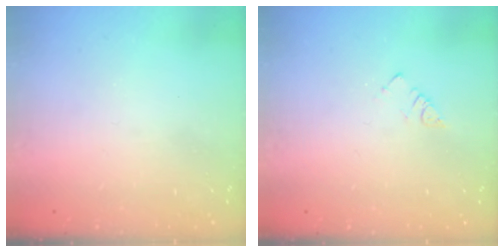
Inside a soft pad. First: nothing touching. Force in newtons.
{"total": 2.3, "press": 2.3, "slide": 0.4}